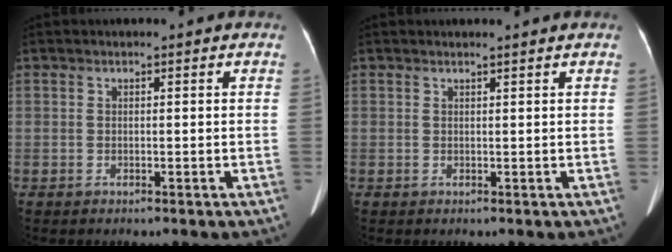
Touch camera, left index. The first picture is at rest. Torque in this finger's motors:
{"motor_torque": [-0.55, 0.18, -0.16, -0.14]}